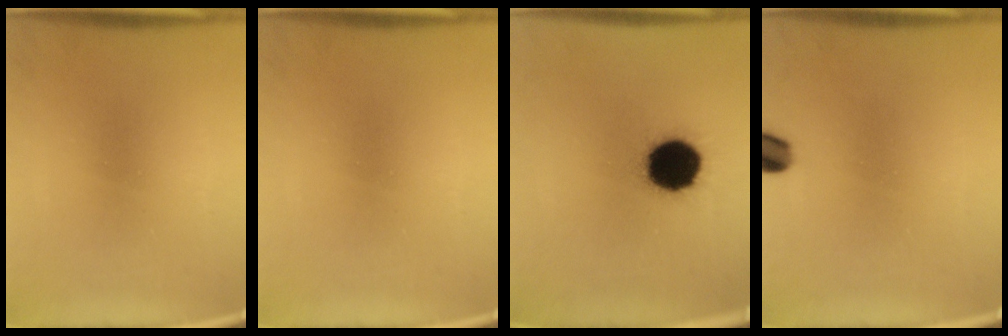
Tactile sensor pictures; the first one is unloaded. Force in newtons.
{"total": 0.0}
{"total": 18.2}
{"total": 4.0}